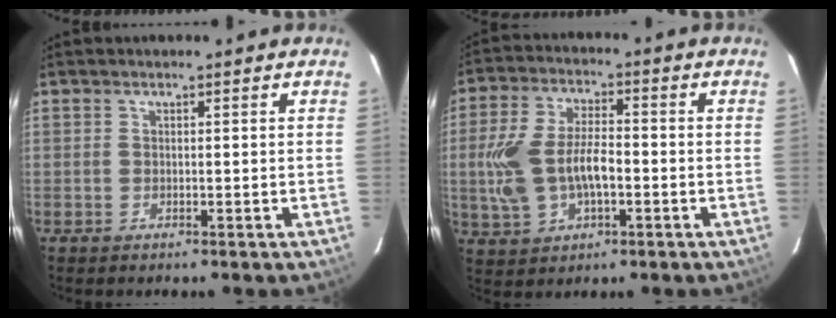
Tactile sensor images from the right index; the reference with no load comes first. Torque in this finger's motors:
{"motor_torque": [0.47, -0.10, 0.62, 0.12]}